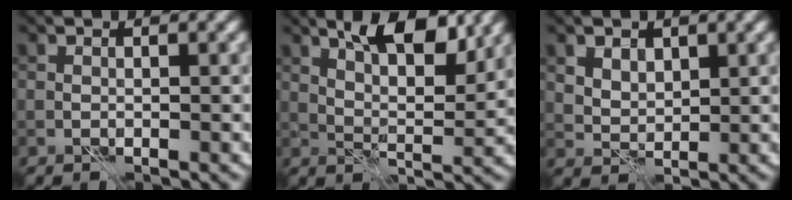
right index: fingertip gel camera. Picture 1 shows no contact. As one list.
[{"total": 7.3, "force": [4.4, 2.6, 5.2], "torque": [-0.079, 0.006, 0.069]}, {"total": 2.8, "force": [1.6, 1.9, 1.3], "torque": [-0.029, -0.002, 0.036]}]